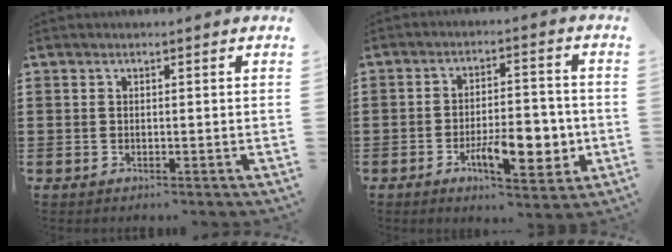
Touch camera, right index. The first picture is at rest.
{"total": 9.8, "force": [-3.0, 4.2, 8.3], "torque": [-0.118, -0.006, -0.050]}